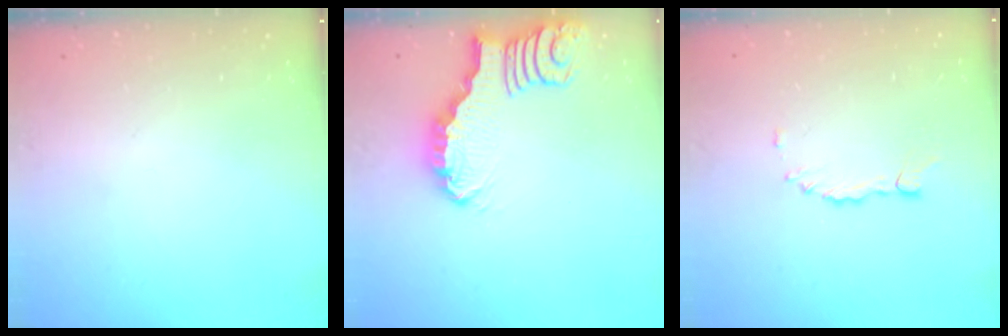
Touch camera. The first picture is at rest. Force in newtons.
{"total": 2.2, "press": 2.2, "slide": 0.2}
{"total": 2.3, "press": 2.3, "slide": 0.2}